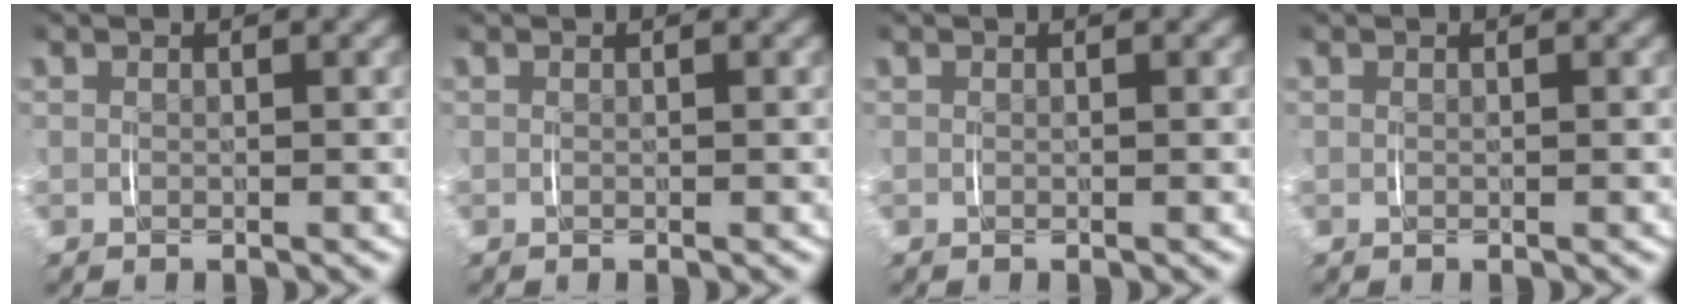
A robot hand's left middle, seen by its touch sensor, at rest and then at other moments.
{"total": 0.0}
{"total": 0.0}
{"total": 0.0}